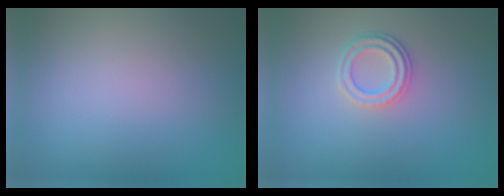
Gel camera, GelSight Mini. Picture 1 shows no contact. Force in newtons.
{"total": 2.4, "press": 2.0, "slide": 1.2}